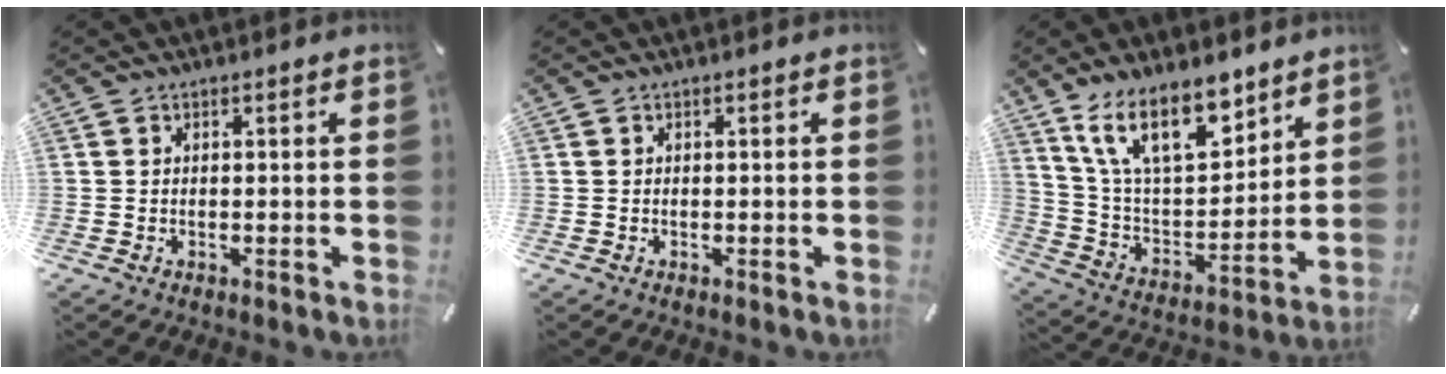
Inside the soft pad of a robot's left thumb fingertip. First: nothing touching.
{"total": 0.0}
{"total": 18.1, "force": [12.4, 8.0, 10.4], "torque": [-0.198, -0.061, 0.223]}